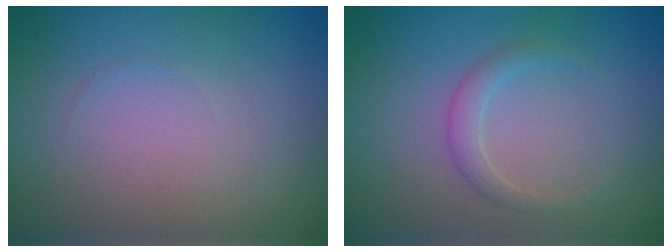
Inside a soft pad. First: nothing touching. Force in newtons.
{"total": 1.4, "press": 1.4, "slide": 0.0}